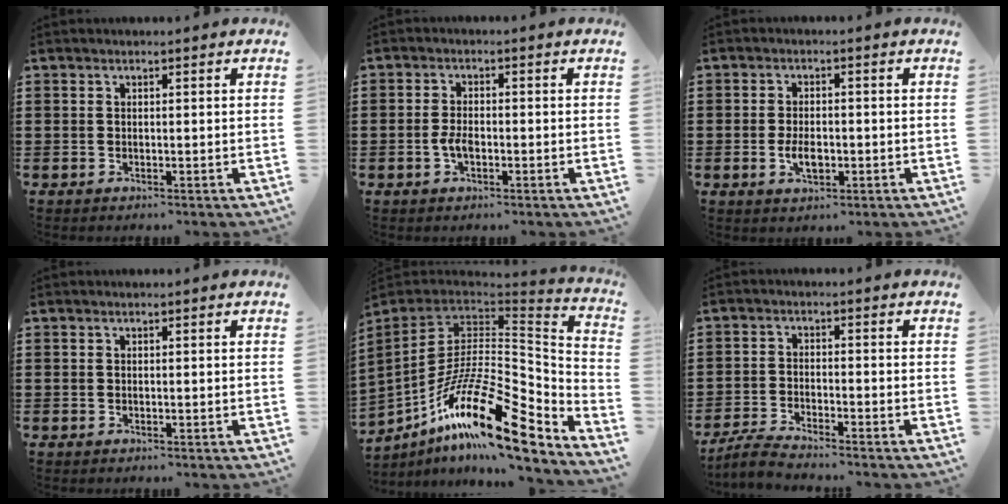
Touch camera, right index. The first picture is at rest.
{"total": 2.4, "force": [-0.8, 0.9, 2.0], "torque": [-0.055, -0.009, -0.018]}
{"total": 3.7, "force": [-0.9, 1.7, 3.1], "torque": [-0.058, -0.001, -0.012]}
{"total": 0.0}
{"total": 23.1, "force": [-11.8, 7.6, 18.3], "torque": [-0.343, 0.025, -0.210]}
{"total": 3.5, "force": [-3.4, -0.1, 0.9], "torque": [-0.031, -0.005, -0.072]}